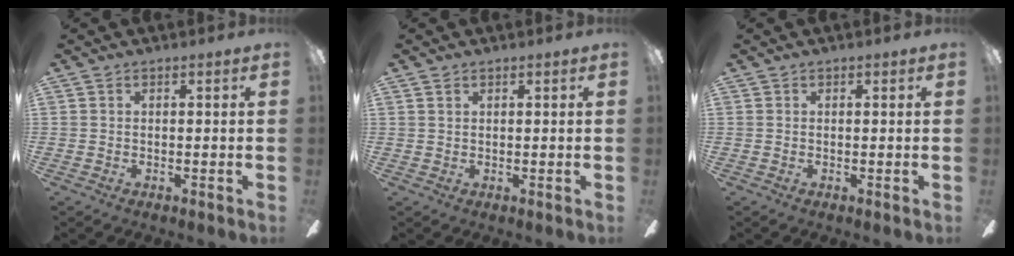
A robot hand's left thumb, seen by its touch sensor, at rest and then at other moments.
{"total": 1.1, "force": [0.7, 0.7, 0.4], "torque": [-0.010, 0.003, 0.012]}
{"total": 0.0}